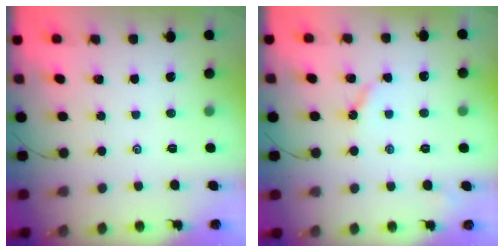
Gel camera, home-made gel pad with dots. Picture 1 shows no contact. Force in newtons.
{"total": 4.8, "press": 4.8, "slide": 0.6}